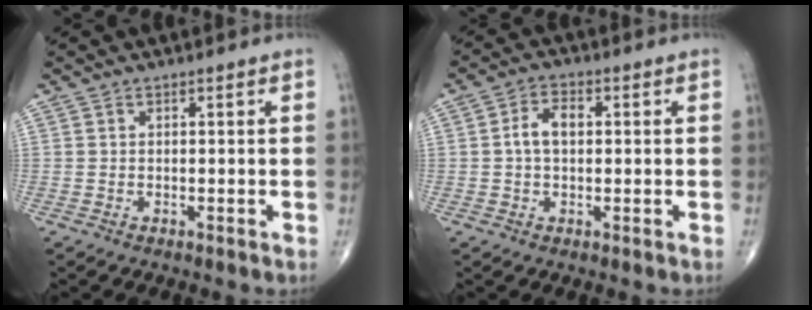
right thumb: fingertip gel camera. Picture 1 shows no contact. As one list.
[{"total": 4.7, "force": [0.4, 2.9, 3.8], "torque": [-0.069, 0.015, 0.002]}]